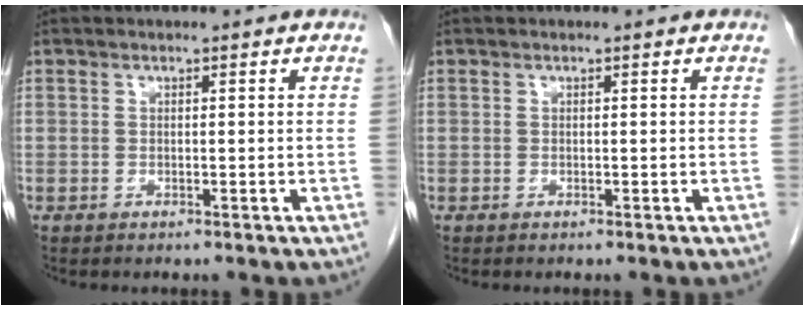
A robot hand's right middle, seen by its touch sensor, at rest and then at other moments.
{"total": 0.0}